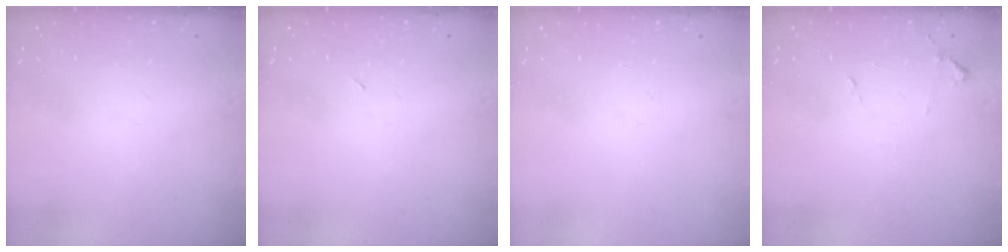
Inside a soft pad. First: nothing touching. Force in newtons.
{"total": 2.1, "press": 1.9, "slide": 1.0}
{"total": 0.0}
{"total": 7.9, "press": 7.8, "slide": 0.7}